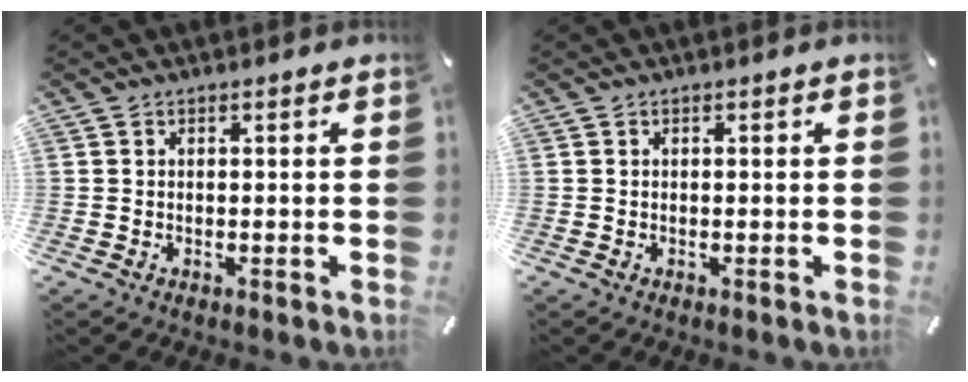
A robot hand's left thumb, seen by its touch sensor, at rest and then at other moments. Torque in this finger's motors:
{"motor_torque": [0.00, 0.00, -0.04, 0.04, 0.00]}